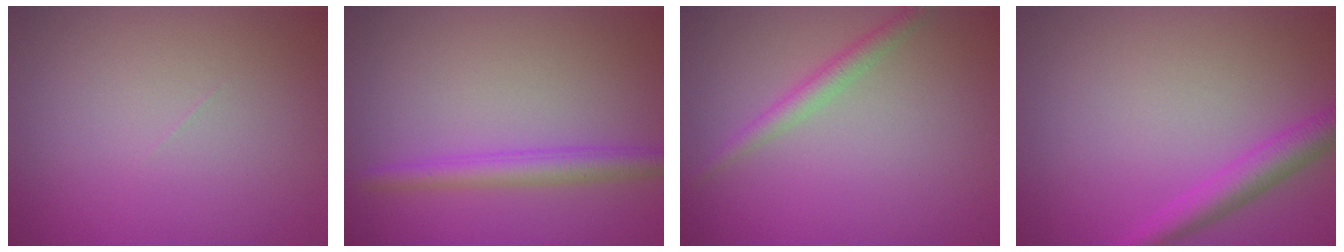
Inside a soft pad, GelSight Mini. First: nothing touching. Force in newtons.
{"total": 2.7, "press": 2.7, "slide": 0.1}
{"total": 1.8, "press": 1.8, "slide": 0.0}
{"total": 3.1, "press": 3.1, "slide": 0.1}